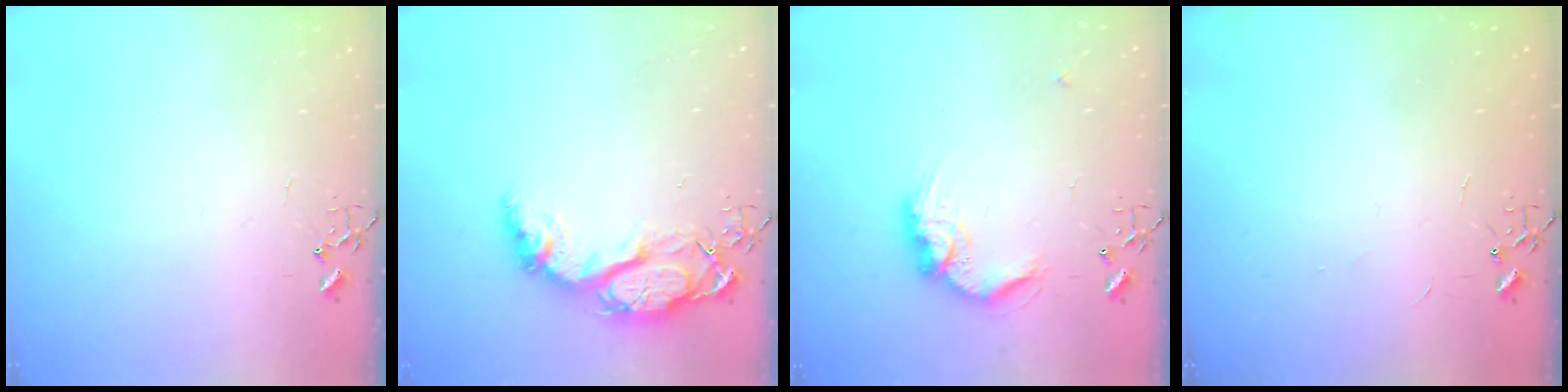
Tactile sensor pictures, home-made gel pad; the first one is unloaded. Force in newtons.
{"total": 13.9, "press": 13.9, "slide": 1.3}
{"total": 13.9, "press": 13.9, "slide": 0.3}
{"total": 1.9, "press": 1.9, "slide": 0.3}